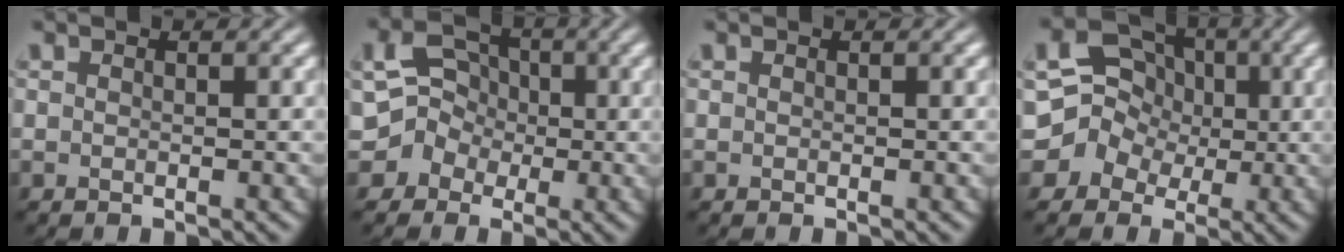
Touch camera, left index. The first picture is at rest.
{"total": 3.1, "force": [-0.4, 3.0, 0.8], "torque": [0.004, 0.014, -0.017]}
{"total": 0.0}
{"total": 6.4, "force": [0.0, 6.0, 2.3], "torque": [-0.014, 0.035, -0.030]}